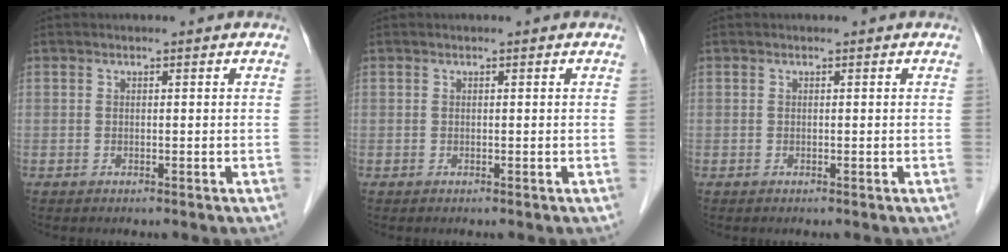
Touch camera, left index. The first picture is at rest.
{"total": 0.0}
{"total": 0.0}